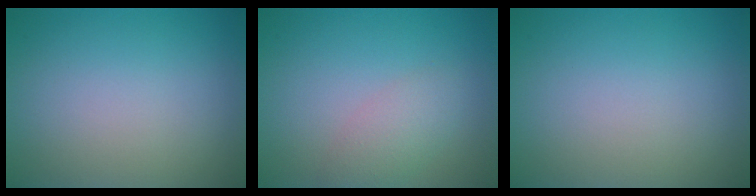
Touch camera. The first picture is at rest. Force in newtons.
{"total": 2.4, "press": 2.4, "slide": 0.2}
{"total": 0.0}